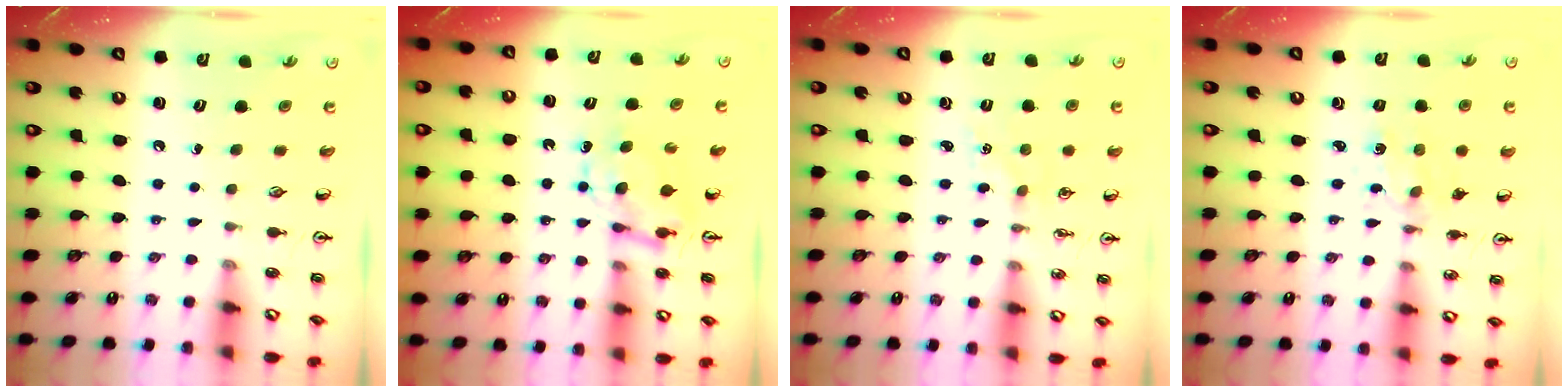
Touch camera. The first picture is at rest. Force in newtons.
{"total": 6.8, "press": 6.8, "slide": 0.5}
{"total": 2.1, "press": 2.1, "slide": 0.3}
{"total": 1.5, "press": 1.5, "slide": 0.0}